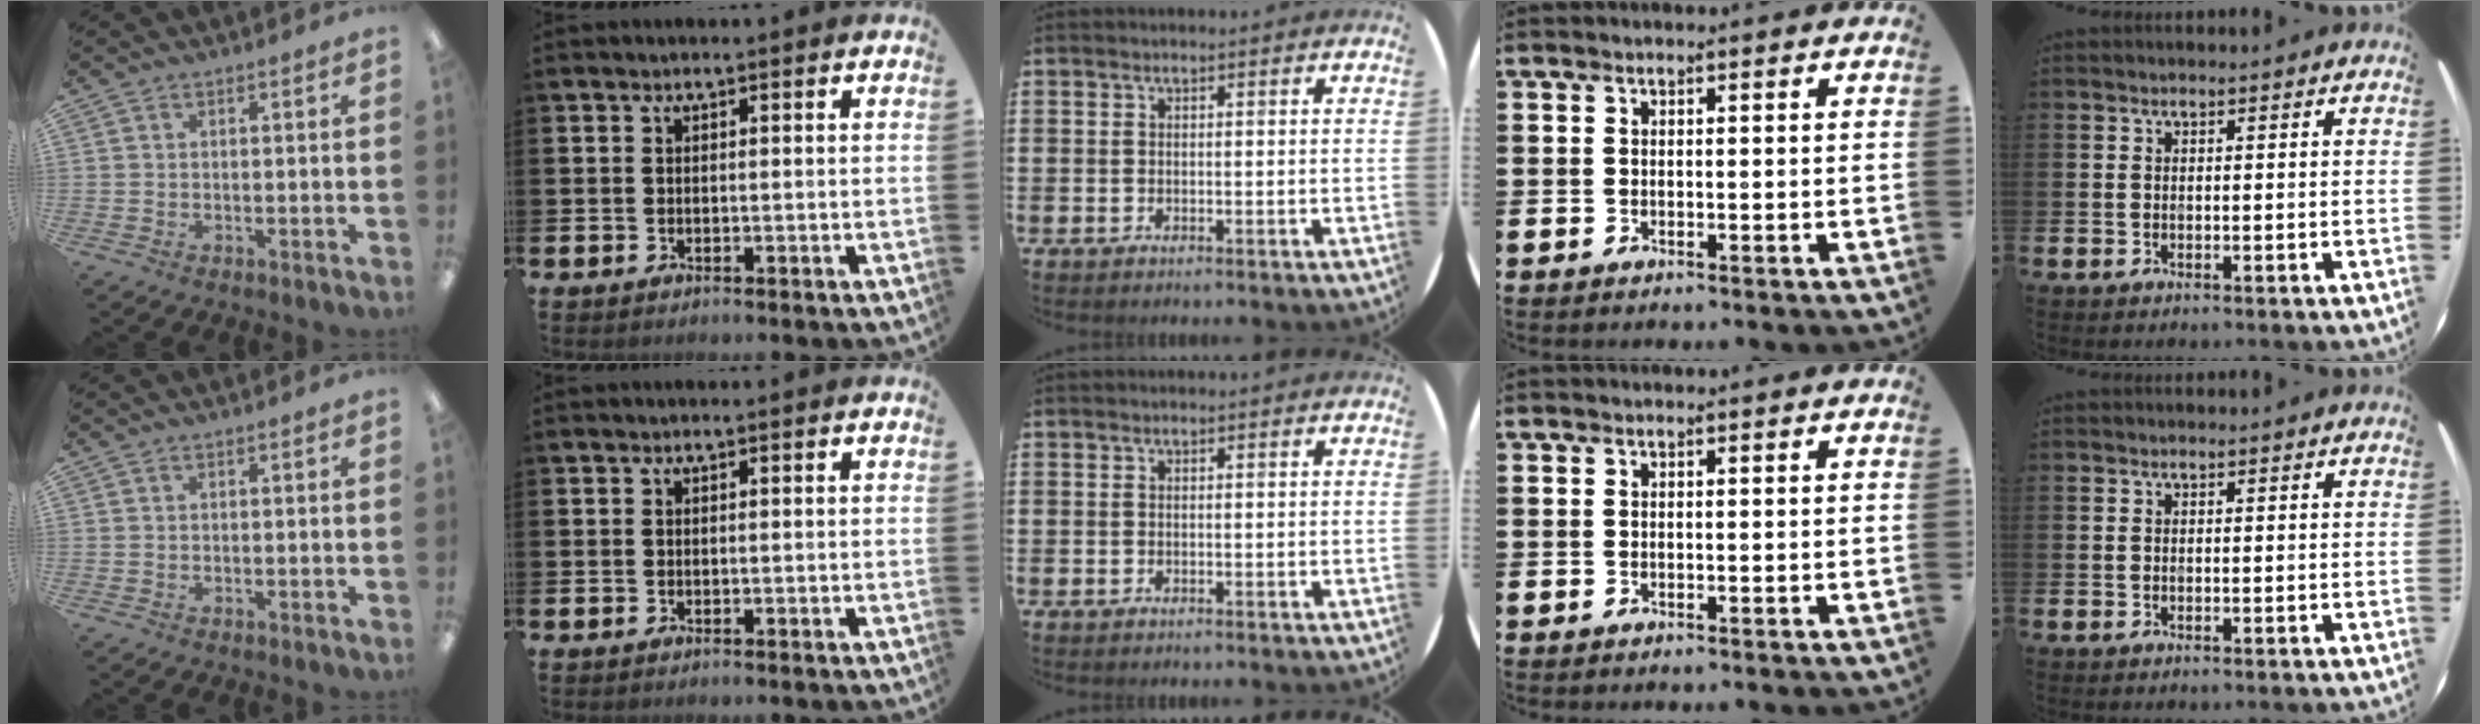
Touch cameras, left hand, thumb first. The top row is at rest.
{}